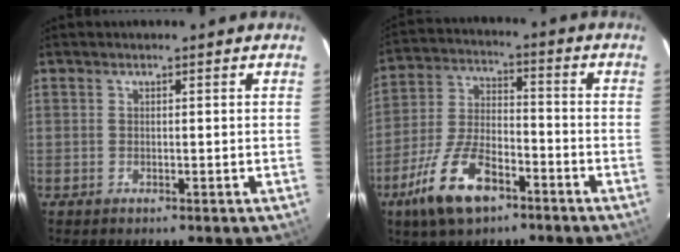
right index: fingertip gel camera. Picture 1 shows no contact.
{"total": 14.1, "force": [-8.3, 6.0, 9.7], "torque": [-0.211, -0.007, -0.154]}